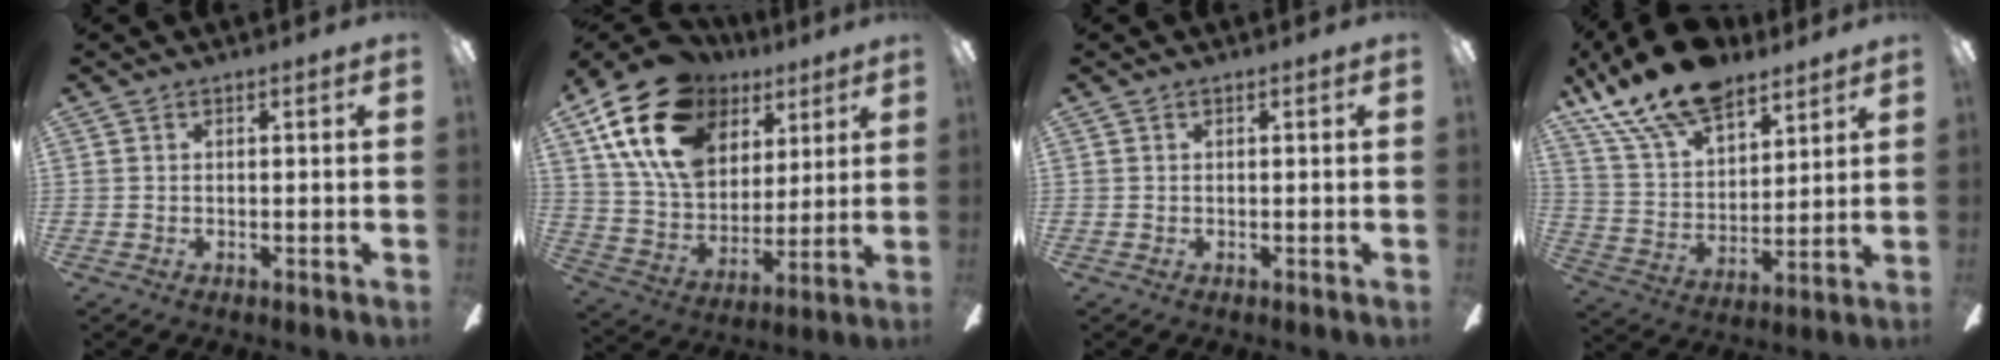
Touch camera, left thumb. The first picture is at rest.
{"total": 21.6, "force": [10.7, 14.3, 12.0], "torque": [-0.228, -0.032, 0.197]}
{"total": 0.0}
{"total": 17.8, "force": [13.2, 8.2, 8.7], "torque": [-0.176, -0.075, 0.237]}